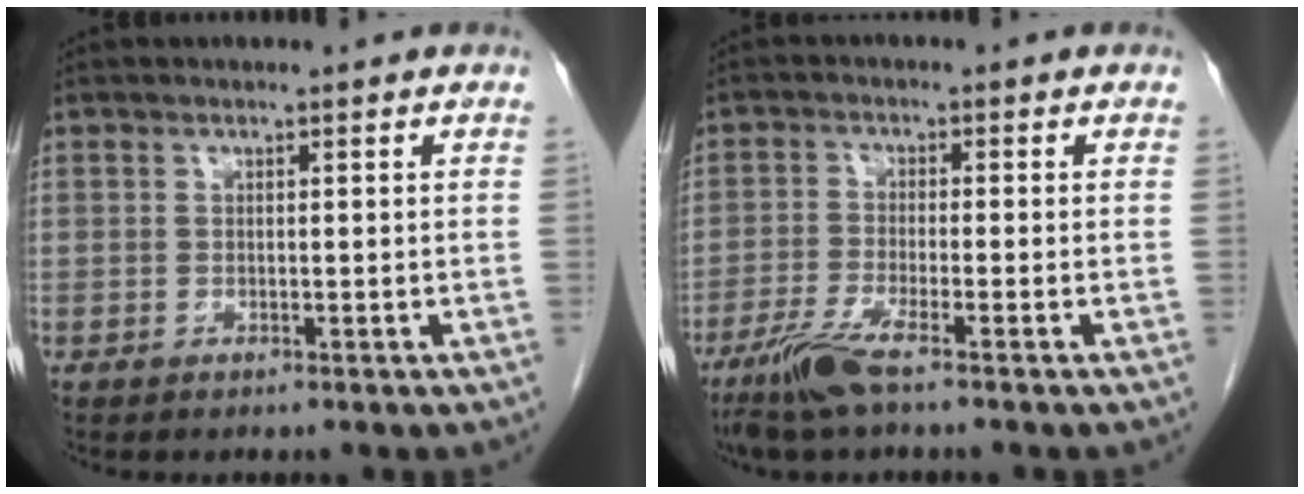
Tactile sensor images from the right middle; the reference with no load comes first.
{"total": 5.5, "force": [-3.9, 0.0, 3.9], "torque": [-0.087, -0.016, -0.081]}